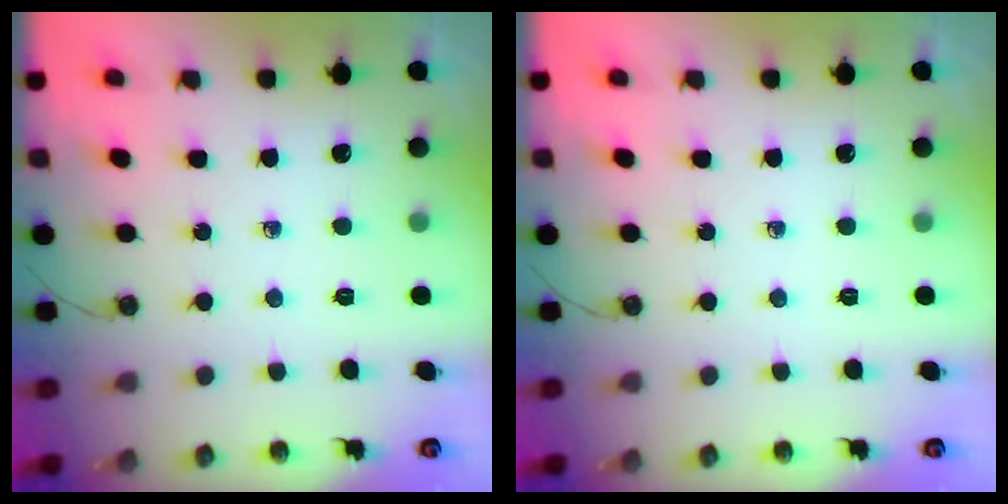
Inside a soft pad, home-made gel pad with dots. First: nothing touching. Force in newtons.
{"total": 0.0}